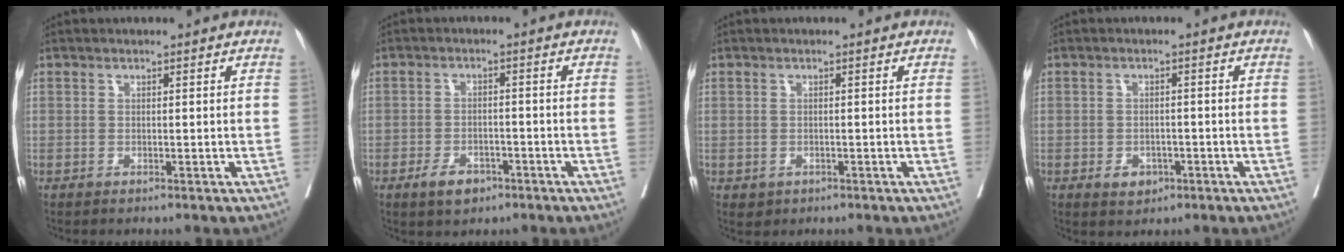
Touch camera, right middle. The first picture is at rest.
{"total": 4.2, "force": [-2.6, 2.3, 2.3], "torque": [-0.042, 0.001, -0.037]}
{"total": 1.3, "force": [-0.5, 1.2, 0.4], "torque": [-0.006, 0.002, 0.000]}
{"total": 2.9, "force": [-1.4, 2.1, 1.4], "torque": [-0.018, 0.003, -0.013]}